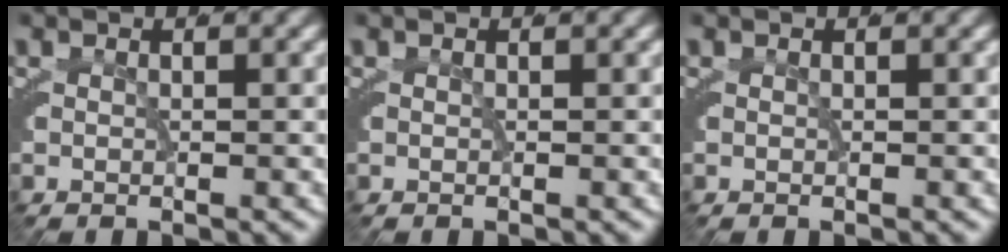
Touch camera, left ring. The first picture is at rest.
{"total": 0.0}
{"total": 0.0}